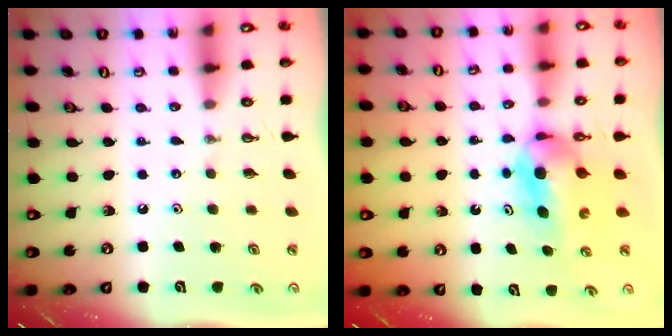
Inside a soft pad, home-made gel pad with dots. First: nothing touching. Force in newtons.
{"total": 6.6, "press": 5.0, "slide": 4.3}